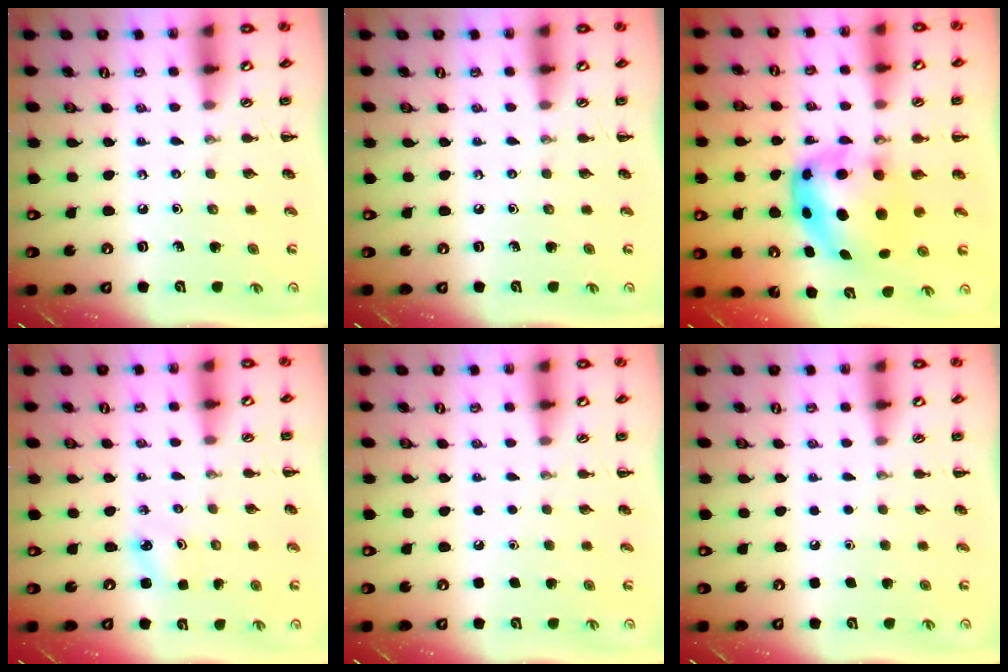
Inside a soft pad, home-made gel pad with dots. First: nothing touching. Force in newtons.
{"total": 0.0}
{"total": 7.3, "press": 7.1, "slide": 1.5}
{"total": 1.8, "press": 1.7, "slide": 0.5}
{"total": 1.7, "press": 1.7, "slide": 0.1}
{"total": 1.6, "press": 1.6, "slide": 0.1}